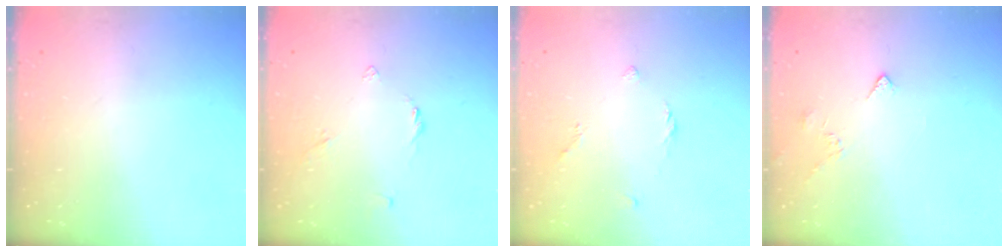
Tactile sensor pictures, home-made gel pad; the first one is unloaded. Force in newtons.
{"total": 2.4, "press": 2.4, "slide": 0.5}
{"total": 2.1, "press": 2.0, "slide": 0.6}
{"total": 3.9, "press": 3.9, "slide": 0.6}